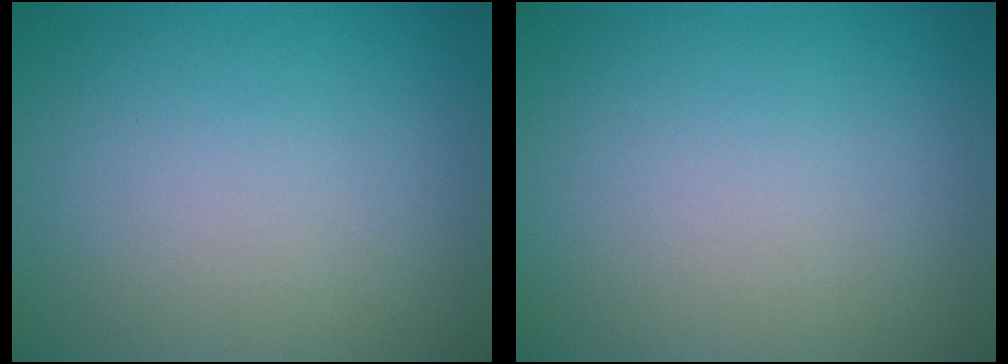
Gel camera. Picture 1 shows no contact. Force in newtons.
{"total": 0.0}